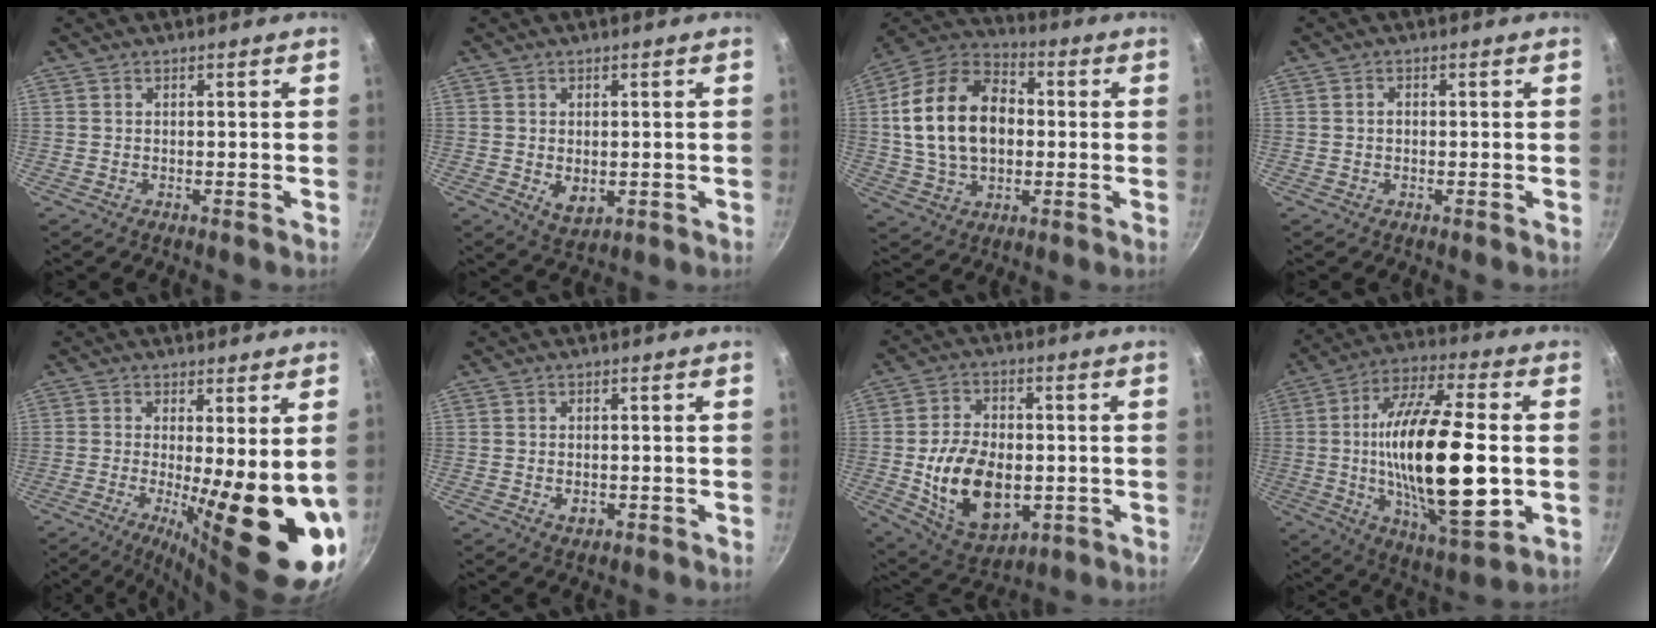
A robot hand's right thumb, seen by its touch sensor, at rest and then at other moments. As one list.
[{"total": 4.7, "force": [-0.3, 3.2, 3.3], "torque": [-0.048, -0.013, 0.004]}, {"total": 19.8, "force": [1.2, 13.6, 14.3], "torque": [-0.232, 0.029, 0.014]}, {"total": 1.2, "force": [0.0, 0.9, 0.8], "torque": [-0.012, 0.006, 0.000]}, {"total": 18.3, "force": [-1.6, 5.4, 17.4], "torque": [-0.224, -0.037, -0.011]}, {"total": 2.7, "force": [-0.7, 1.9, 1.8], "torque": [-0.024, 0.000, -0.007]}, {"total": 17.4, "force": [-2.3, 11.5, 12.9], "torque": [-0.199, 0.005, -0.020]}, {"total": 26.5, "force": [-1.5, 9.4, 24.7], "torque": [-0.436, 0.006, -0.028]}]